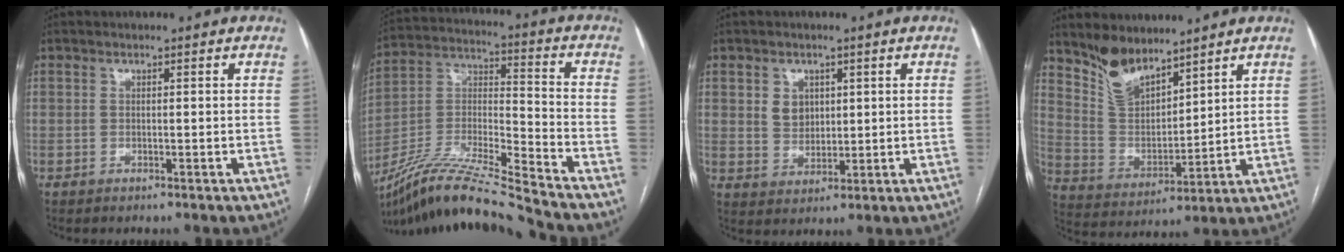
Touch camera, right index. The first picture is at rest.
{"total": 16.8, "force": [-15.4, -1.6, 6.6], "torque": [-0.128, 0.012, -0.285]}
{"total": 4.4, "force": [1.5, 3.6, 2.0], "torque": [-0.038, 0.005, 0.035]}
{"total": 9.4, "force": [7.9, 3.6, 3.5], "torque": [-0.076, -0.001, 0.170]}